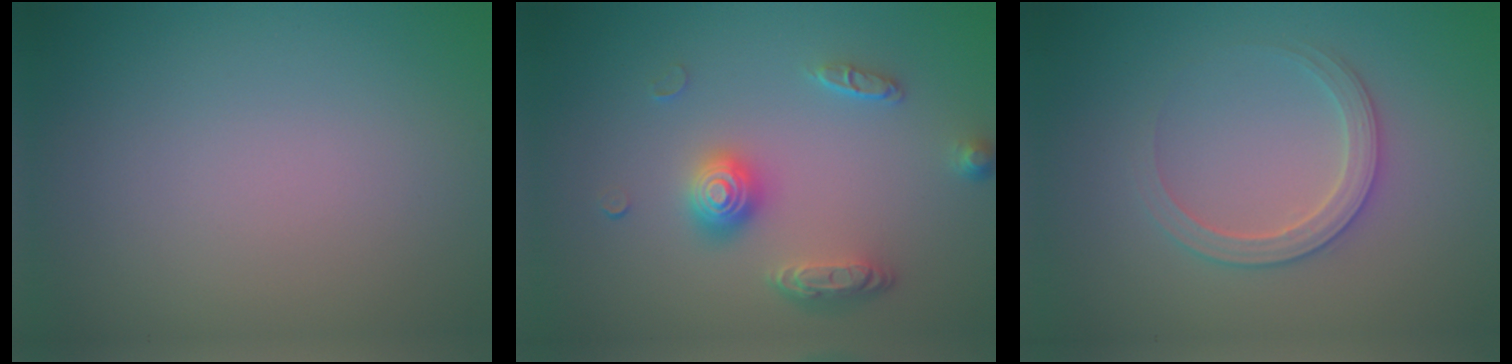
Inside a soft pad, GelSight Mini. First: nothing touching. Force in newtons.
{"total": 3.5, "press": 3.0, "slide": 1.8}
{"total": 2.8, "press": 2.7, "slide": 0.4}